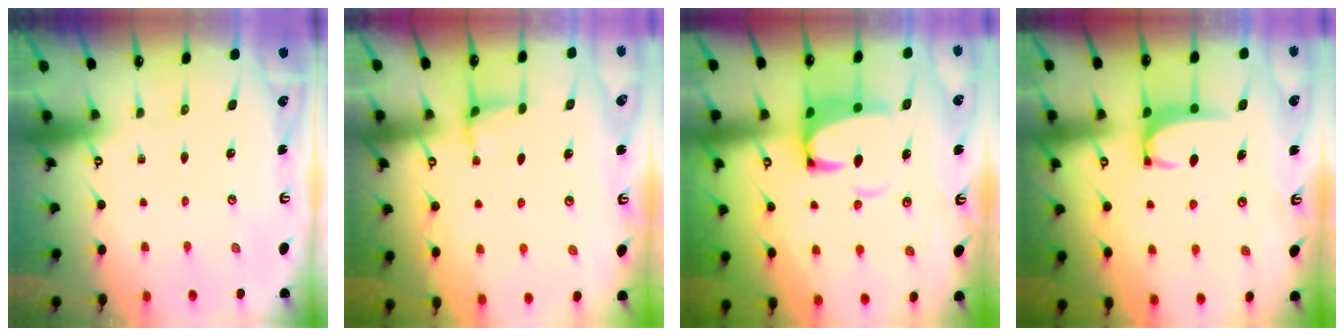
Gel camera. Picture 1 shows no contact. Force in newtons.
{"total": 2.4, "press": 2.3, "slide": 0.5}
{"total": 6.1, "press": 6.0, "slide": 1.2}
{"total": 2.6, "press": 2.6, "slide": 0.4}